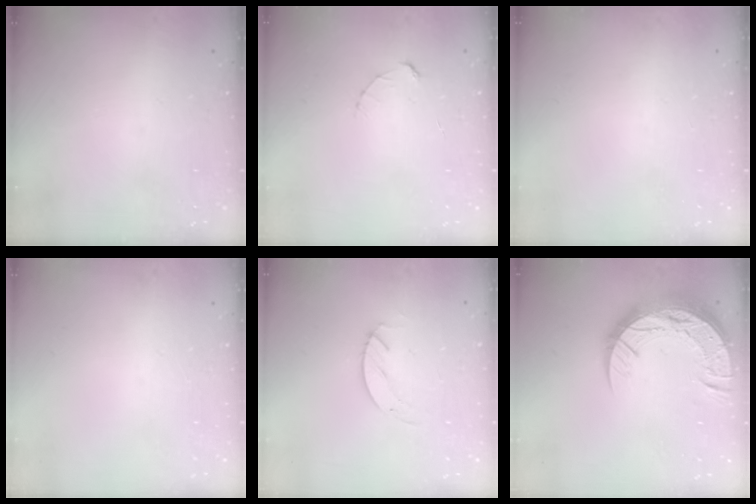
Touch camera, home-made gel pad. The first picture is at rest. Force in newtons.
{"total": 2.7, "press": 2.7, "slide": 0.3}
{"total": 0.0}
{"total": 0.0}
{"total": 2.1, "press": 2.1, "slide": 0.2}
{"total": 19.2, "press": 19.1, "slide": 1.4}